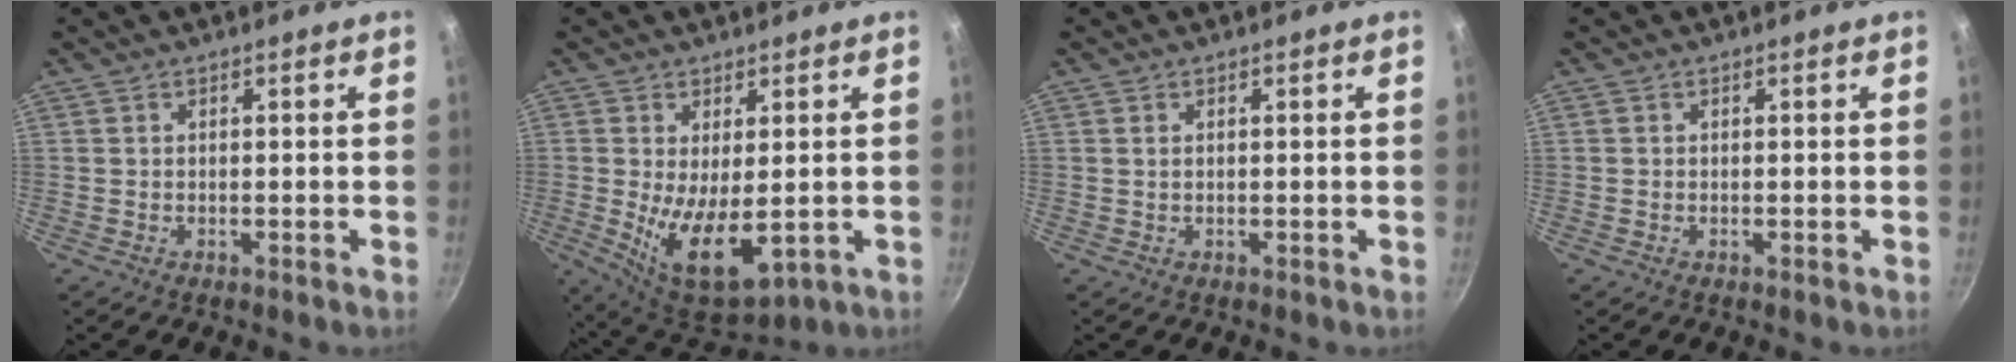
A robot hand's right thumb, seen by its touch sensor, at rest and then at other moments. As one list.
[{"total": 12.1, "force": [-0.9, 5.7, 10.6], "torque": [-0.163, -0.021, 0.002]}, {"total": 0.7, "force": [0.2, 0.4, 0.5], "torque": [-0.009, 0.001, 0.005]}, {"total": 0.0}]